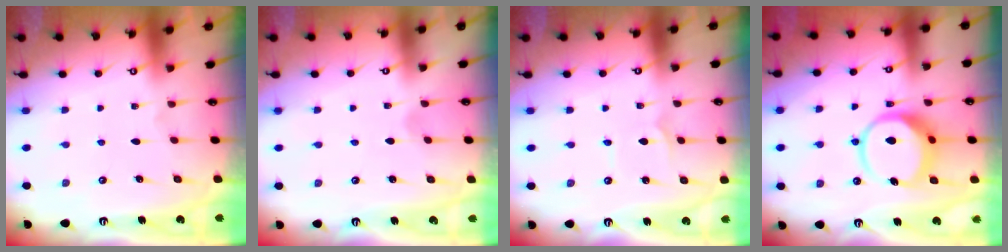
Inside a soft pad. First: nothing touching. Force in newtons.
{"total": 0.9, "press": 0.9, "slide": 0.2}
{"total": 1.7, "press": 1.7, "slide": 0.1}
{"total": 11.3, "press": 11.2, "slide": 1.3}